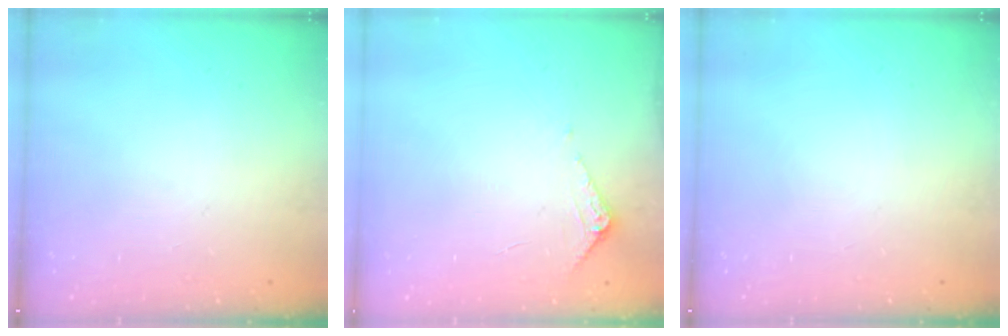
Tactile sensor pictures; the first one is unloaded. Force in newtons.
{"total": 5.0, "press": 5.0, "slide": 0.5}
{"total": 0.0}